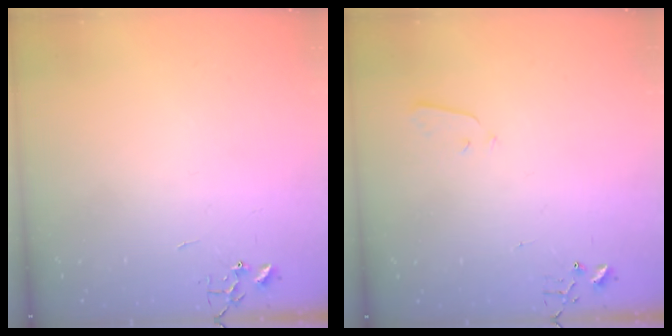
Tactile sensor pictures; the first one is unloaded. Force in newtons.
{"total": 2.1, "press": 2.1, "slide": 0.3}